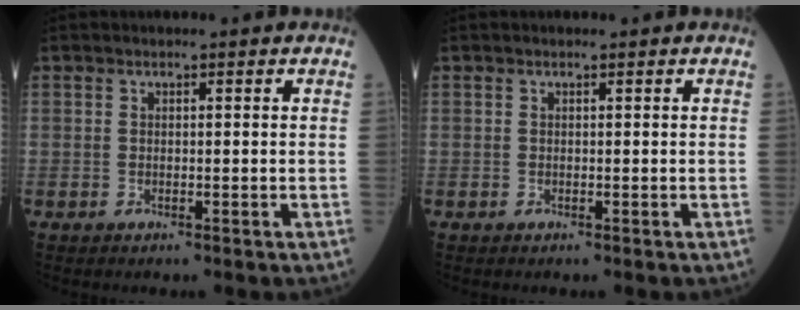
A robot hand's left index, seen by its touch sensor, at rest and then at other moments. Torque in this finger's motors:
{"motor_torque": [0.00, 0.00, 0.00, 0.00]}